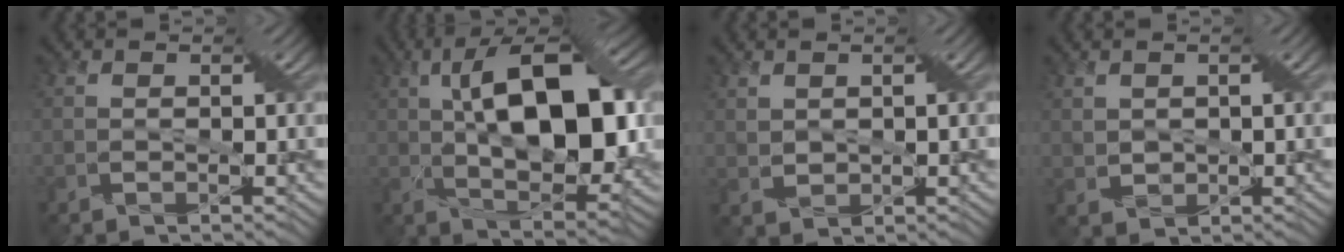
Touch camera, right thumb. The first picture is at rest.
{"total": 12.9, "force": [2.5, 4.9, 11.7], "torque": [-0.200, 0.012, 0.047]}
{"total": 1.6, "force": [1.2, 0.8, 0.6], "torque": [-0.038, -0.005, 0.033]}
{"total": 1.5, "force": [0.9, 1.1, 0.5], "torque": [-0.039, -0.008, 0.023]}